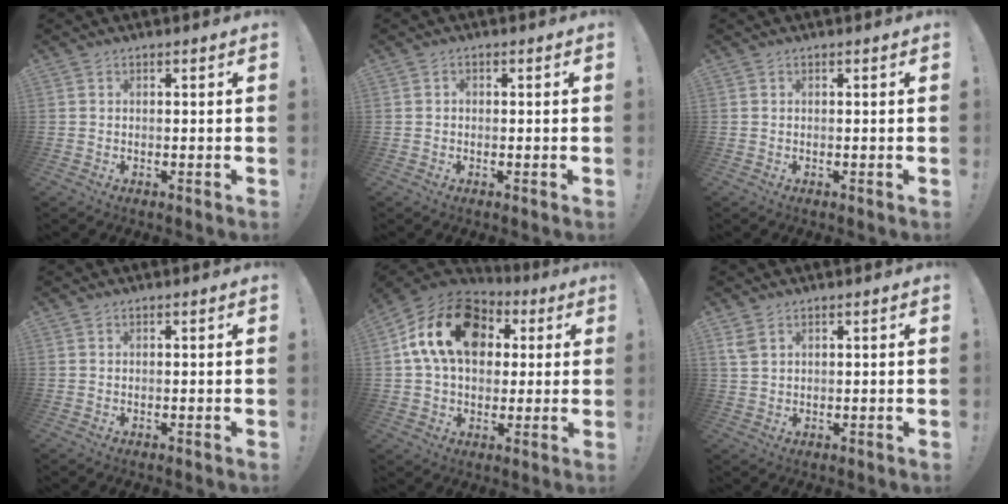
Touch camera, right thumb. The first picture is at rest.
{"total": 0.8, "force": [-0.4, 0.7, 0.2], "torque": [-0.004, 0.003, -0.007]}
{"total": 0.0}
{"total": 0.0}
{"total": 19.9, "force": [5.9, 13.9, 12.9], "torque": [-0.221, 0.004, 0.108]}
{"total": 3.6, "force": [2.1, 1.9, 2.2], "torque": [-0.039, -0.005, 0.042]}